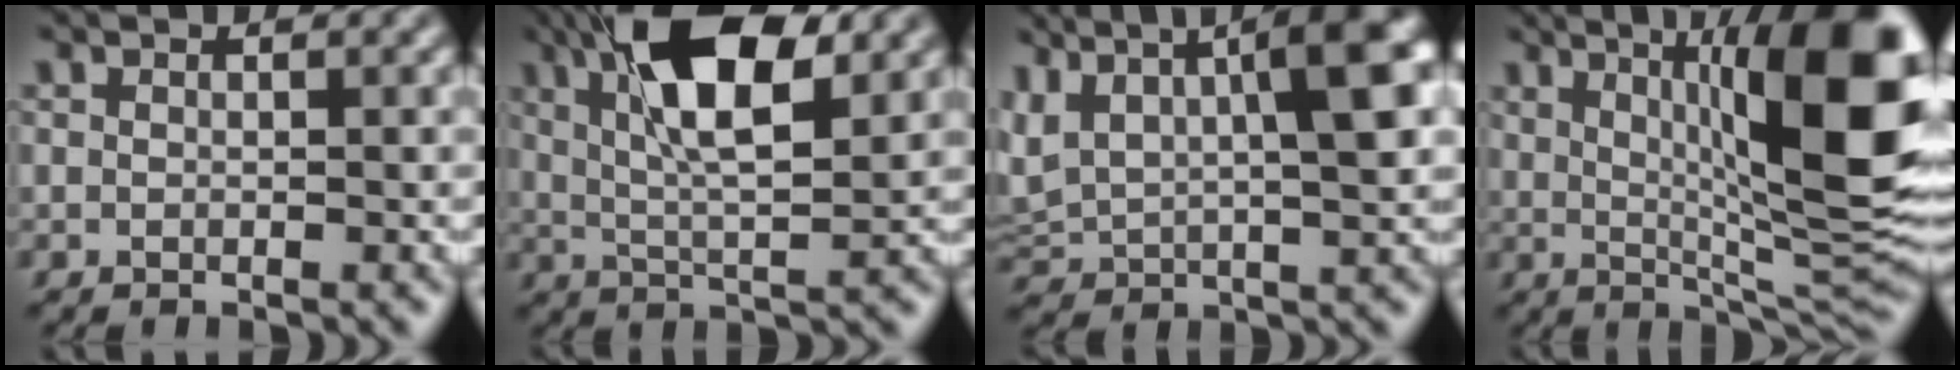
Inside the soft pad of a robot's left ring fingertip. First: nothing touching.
{"total": 10.1, "force": [4.0, 3.3, 8.6], "torque": [-0.149, 0.016, 0.062]}
{"total": 8.8, "force": [2.5, 3.5, 7.6], "torque": [-0.142, 0.014, 0.048]}
{"total": 12.9, "force": [3.1, 3.2, 12.1], "torque": [-0.165, 0.002, 0.051]}